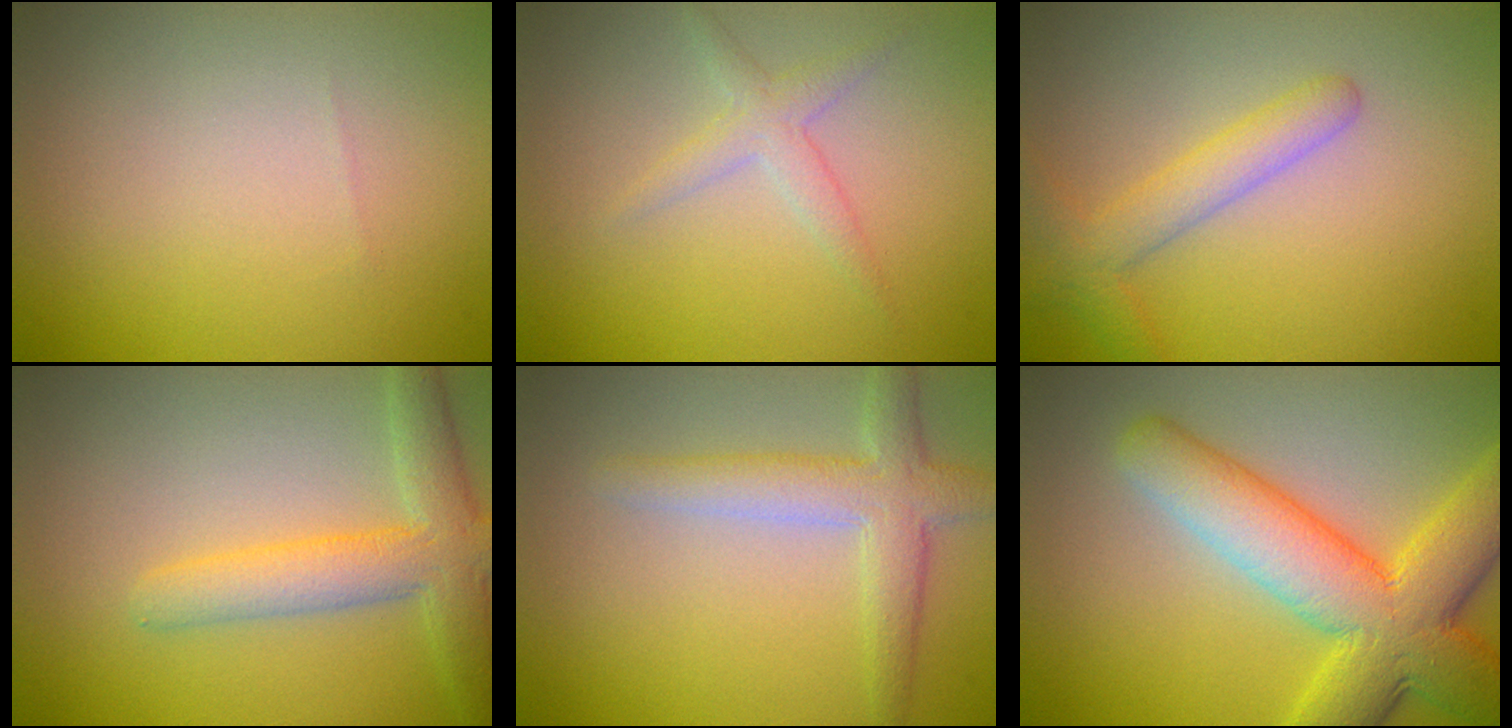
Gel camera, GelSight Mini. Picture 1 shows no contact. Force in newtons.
{"total": 1.8, "press": 1.8, "slide": 0.1}
{"total": 2.8, "press": 2.7, "slide": 0.2}
{"total": 4.7, "press": 4.7, "slide": 0.4}
{"total": 3.7, "press": 3.7, "slide": 0.1}
{"total": 9.8, "press": 9.8, "slide": 0.3}